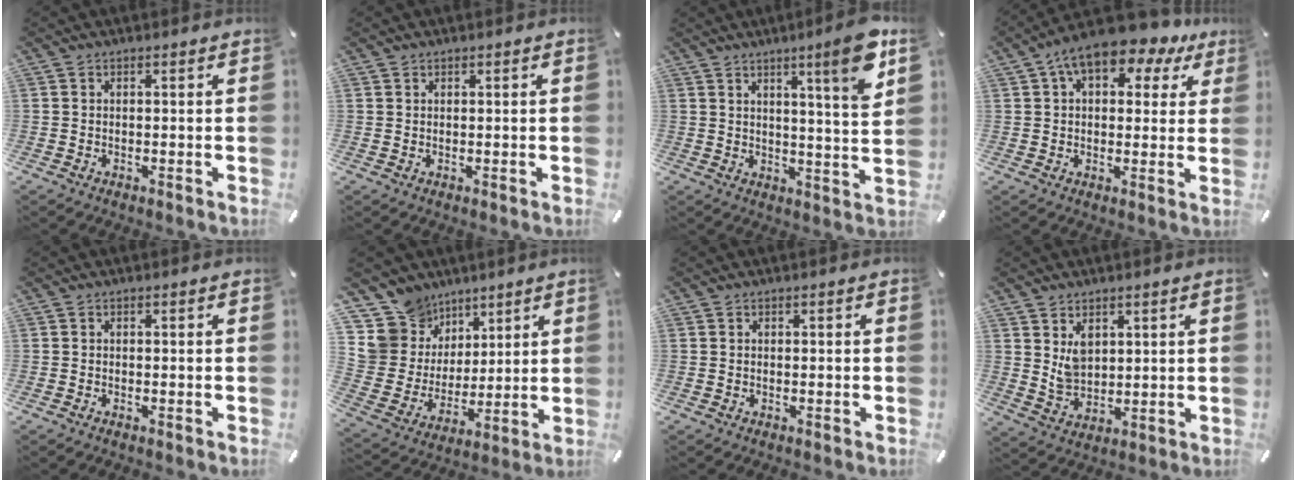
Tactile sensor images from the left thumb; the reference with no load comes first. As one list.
[{"total": 0.6, "force": [0.4, 0.4, -0.2], "torque": [0.006, 0.003, 0.008]}, {"total": 11.4, "force": [7.1, 0.2, 8.9], "torque": [-0.130, -0.042, 0.105]}, {"total": 10.2, "force": [5.8, 5.4, 6.5], "torque": [-0.110, -0.015, 0.102]}, {"total": 0.0}, {"total": 12.5, "force": [7.4, 10.0, 0.3], "torque": [-0.028, -0.059, 0.155]}, {"total": 0.0}, {"total": 5.9, "force": [3.1, 4.5, 2.2], "torque": [-0.048, -0.014, 0.055]}]